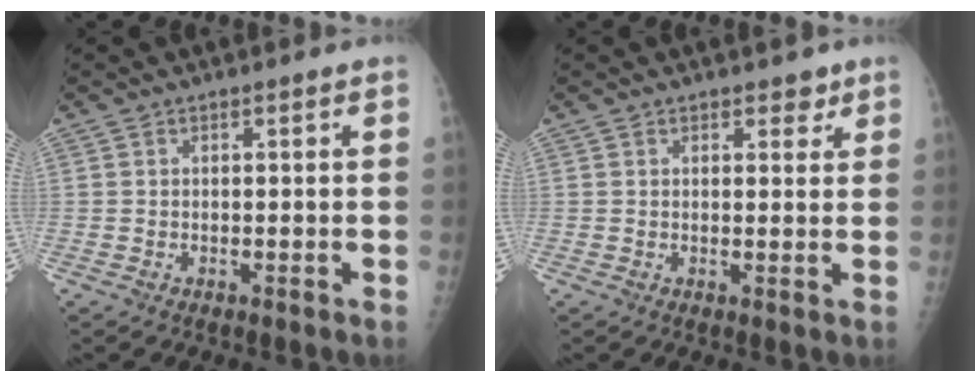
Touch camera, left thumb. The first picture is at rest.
{"total": 2.5, "force": [1.7, 1.4, 1.2], "torque": [0.004, -0.008, 0.020]}